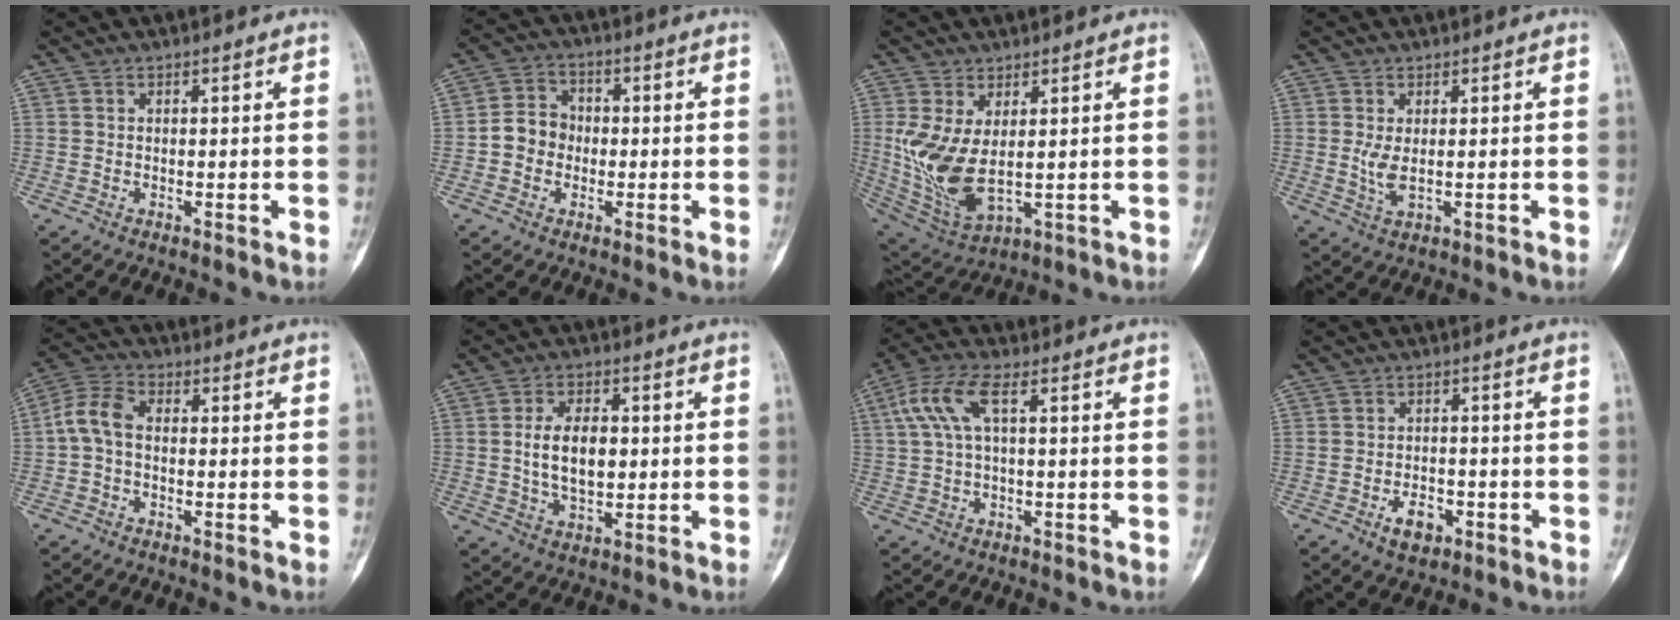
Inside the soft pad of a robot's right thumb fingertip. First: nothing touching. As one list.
[{"total": 6.3, "force": [-1.0, 5.5, 2.8], "torque": [-0.027, 0.021, -0.029]}, {"total": 11.3, "force": [0.5, 5.5, 9.9], "torque": [-0.203, -0.016, 0.031]}, {"total": 3.1, "force": [0.0, 1.0, 2.9], "torque": [-0.067, -0.011, 0.004]}, {"total": 6.1, "force": [-0.6, 3.7, 4.7], "torque": [-0.097, 0.019, -0.023]}, {"total": 9.1, "force": [0.4, 5.3, 7.4], "torque": [-0.118, 0.002, 0.009]}, {"total": 7.3, "force": [1.8, 2.5, 6.6], "torque": [-0.165, 0.027, 0.036]}, {"total": 4.7, "force": [-2.5, 2.9, 2.9], "torque": [-0.033, 0.014, -0.038]}]